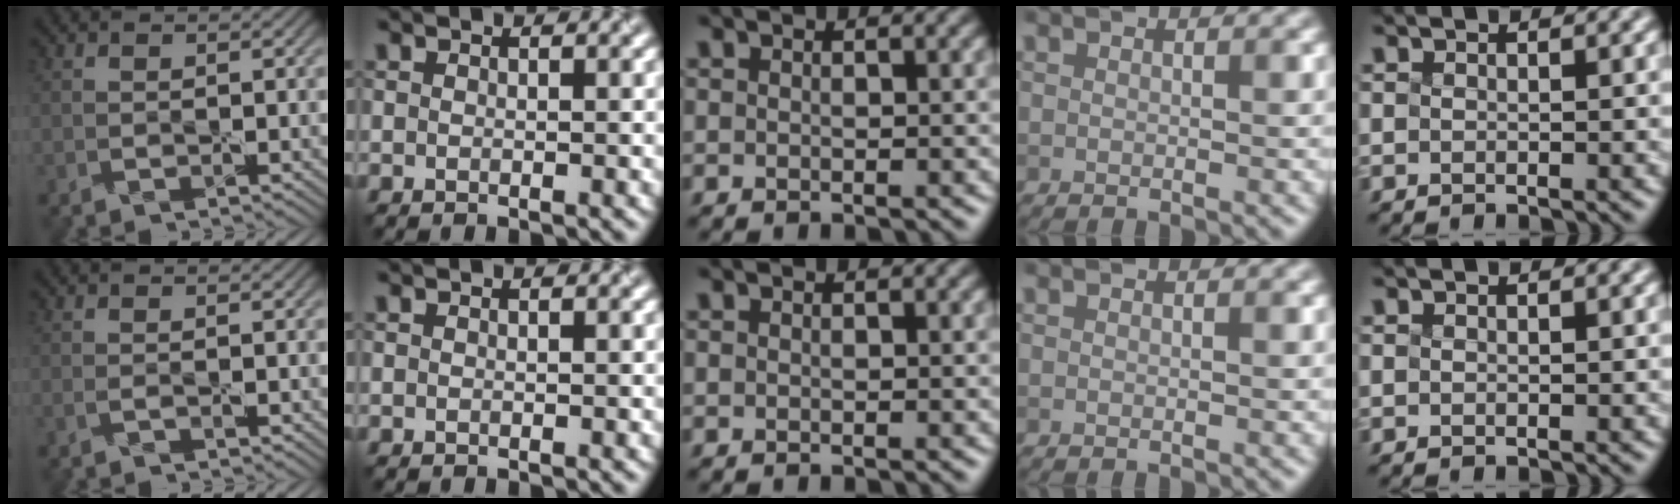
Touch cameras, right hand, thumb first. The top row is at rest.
{"thumb": {"total": 0.6, "force": [-0.3, 0.1, 0.5], "torque": [-0.012, -0.001, -0.008]}}